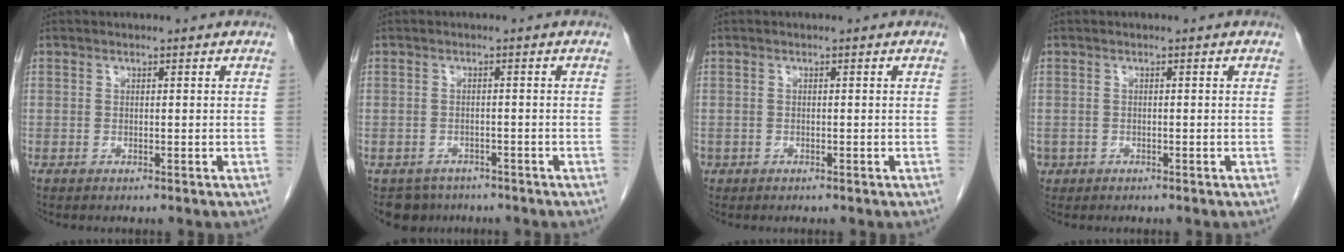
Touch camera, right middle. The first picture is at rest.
{"total": 4.0, "force": [-3.1, 2.5, -0.1], "torque": [0.005, 0.003, -0.047]}
{"total": 0.7, "force": [-0.4, 0.6, 0.1], "torque": [-0.008, 0.004, -0.005]}
{"total": 1.3, "force": [-0.6, 1.1, 0.1], "torque": [-0.010, 0.004, -0.007]}